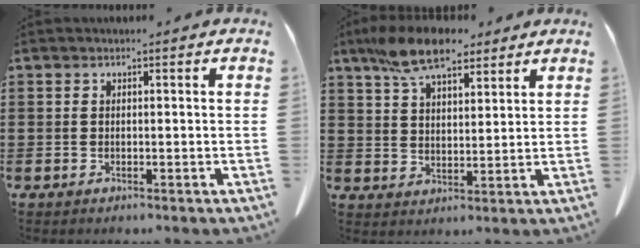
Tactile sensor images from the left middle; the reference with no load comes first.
{"total": 9.5, "force": [7.2, 3.5, 5.2], "torque": [-0.122, -0.005, 0.134]}